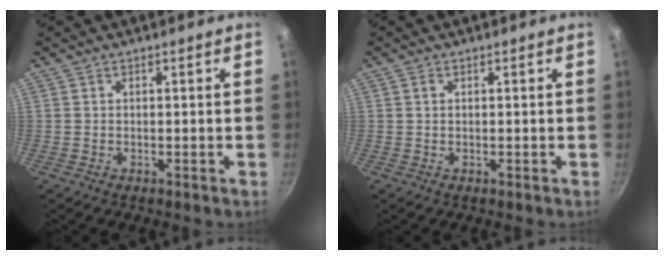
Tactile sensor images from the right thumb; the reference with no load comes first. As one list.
[{"total": 0.7, "force": [0.2, 0.3, 0.6], "torque": [-0.011, 0.002, 0.004]}]